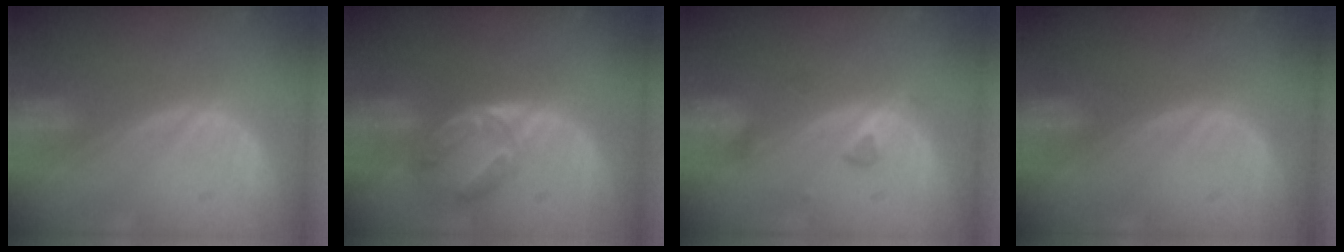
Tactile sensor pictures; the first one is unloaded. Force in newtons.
{"total": 6.4, "press": 5.8, "slide": 2.8}
{"total": 2.5, "press": 2.3, "slide": 0.9}
{"total": 0.0}